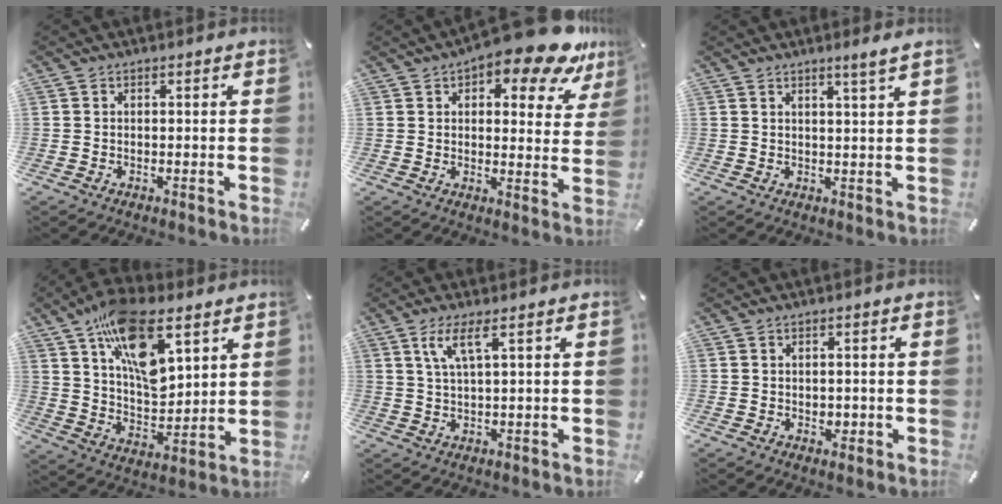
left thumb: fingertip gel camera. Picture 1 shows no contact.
{"total": 14.2, "force": [10.0, 5.0, 8.7], "torque": [-0.112, -0.065, 0.166]}
{"total": 2.9, "force": [2.2, -0.4, 1.9], "torque": [-0.040, -0.010, 0.038]}
{"total": 18.4, "force": [10.6, 9.4, 11.8], "torque": [-0.195, -0.046, 0.189]}
{"total": 5.7, "force": [2.7, 1.2, 4.9], "torque": [-0.104, 0.003, 0.044]}
{"total": 1.9, "force": [-0.2, 1.6, 0.9], "torque": [-0.010, 0.000, -0.007]}